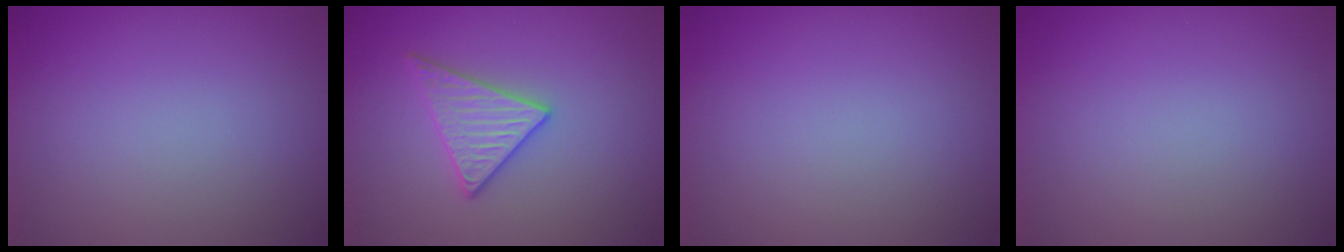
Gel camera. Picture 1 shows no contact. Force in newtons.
{"total": 3.0, "press": 3.0, "slide": 0.1}
{"total": 0.0}
{"total": 0.0}